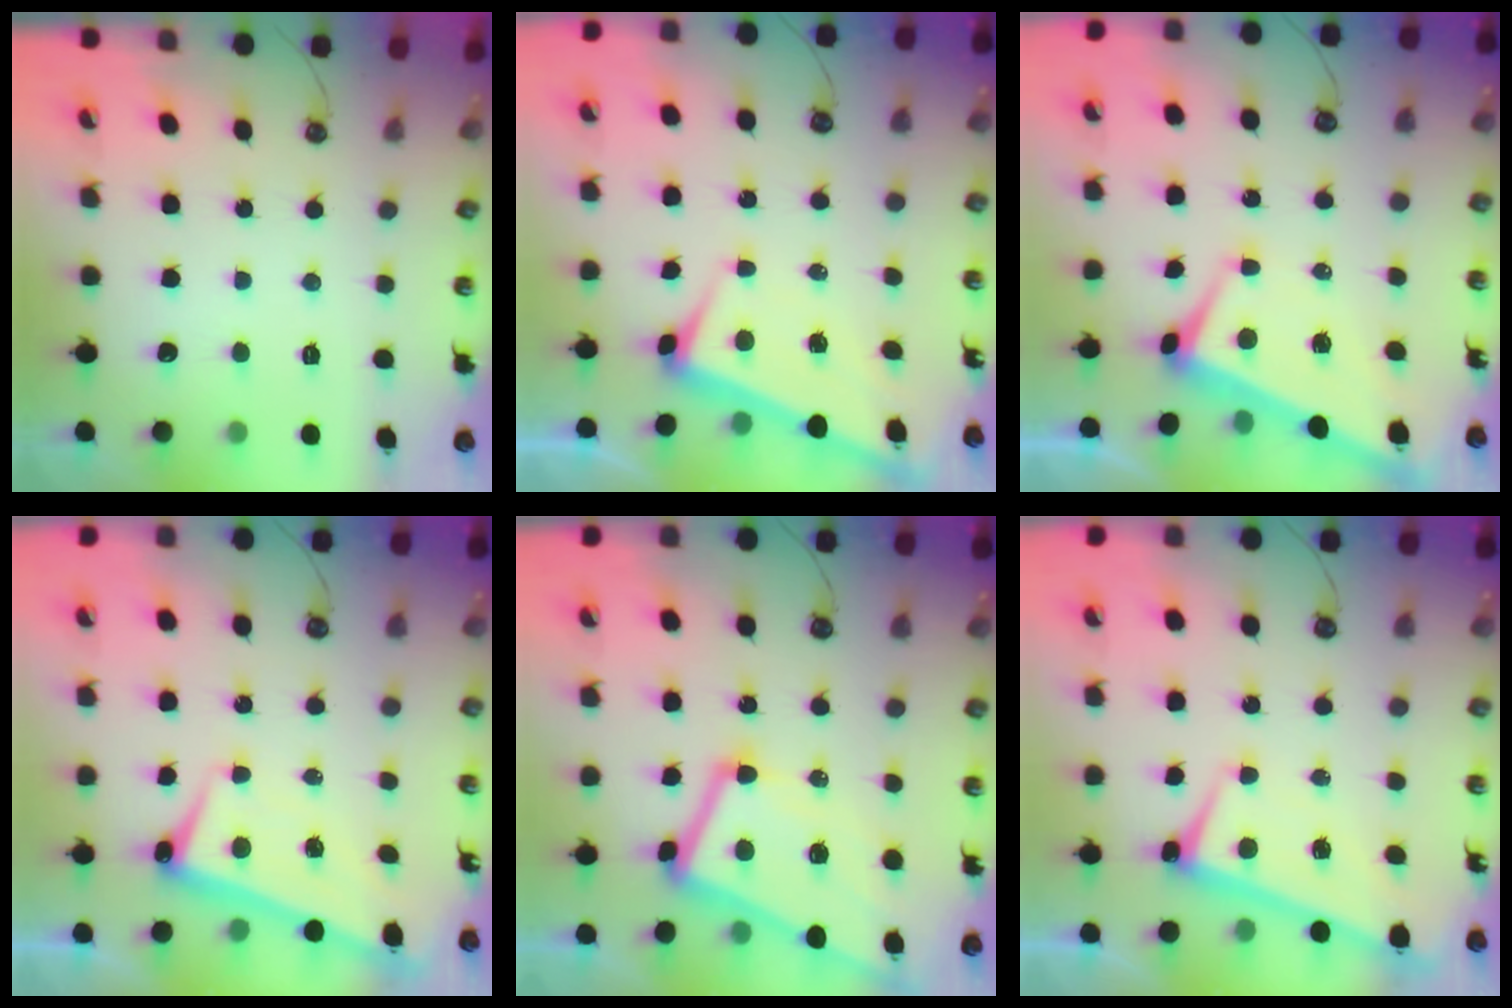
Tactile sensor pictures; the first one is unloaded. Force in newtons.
{"total": 1.9, "press": 1.8, "slide": 0.6}
{"total": 1.7, "press": 1.4, "slide": 0.9}
{"total": 2.8, "press": 2.7, "slide": 0.7}
{"total": 6.1, "press": 6.0, "slide": 1.2}
{"total": 1.0, "press": 0.8, "slide": 0.5}